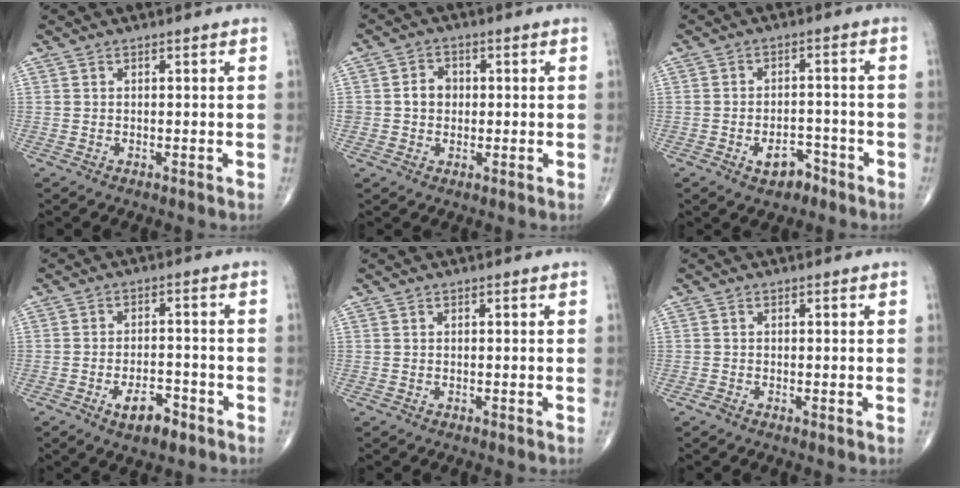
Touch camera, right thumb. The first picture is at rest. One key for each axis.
{"total": 4.1, "fx": 0.1, "fy": 3.5, "fz": 2.1, "tx": -0.018, "ty": 0.008, "tz": -0.002}
{"total": 5.0, "fx": -2.9, "fy": 2.9, "fz": 2.8, "tx": -0.028, "ty": 0.025, "tz": -0.043}
{"total": 6.2, "fx": -3.5, "fy": 2.9, "fz": 4.4, "tx": -0.063, "ty": 0.021, "tz": -0.052}
{"total": 0.0}
{"total": 0.9, "fx": -0.4, "fy": 0.3, "fz": 0.7, "tx": -0.018, "ty": -0.003, "tz": -0.012}